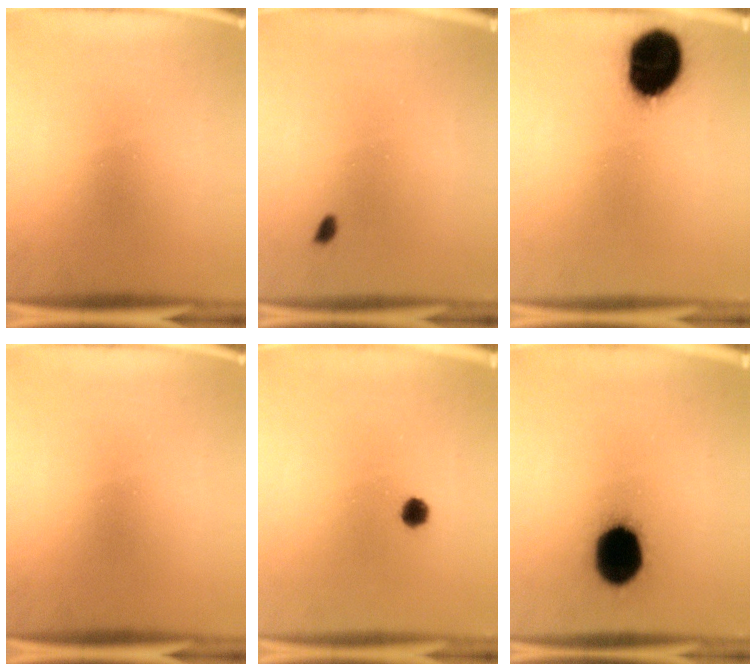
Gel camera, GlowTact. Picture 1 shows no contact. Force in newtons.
{"total": 0.9}
{"total": 17.6}
{"total": 0.0}
{"total": 1.8}
{"total": 17.4}